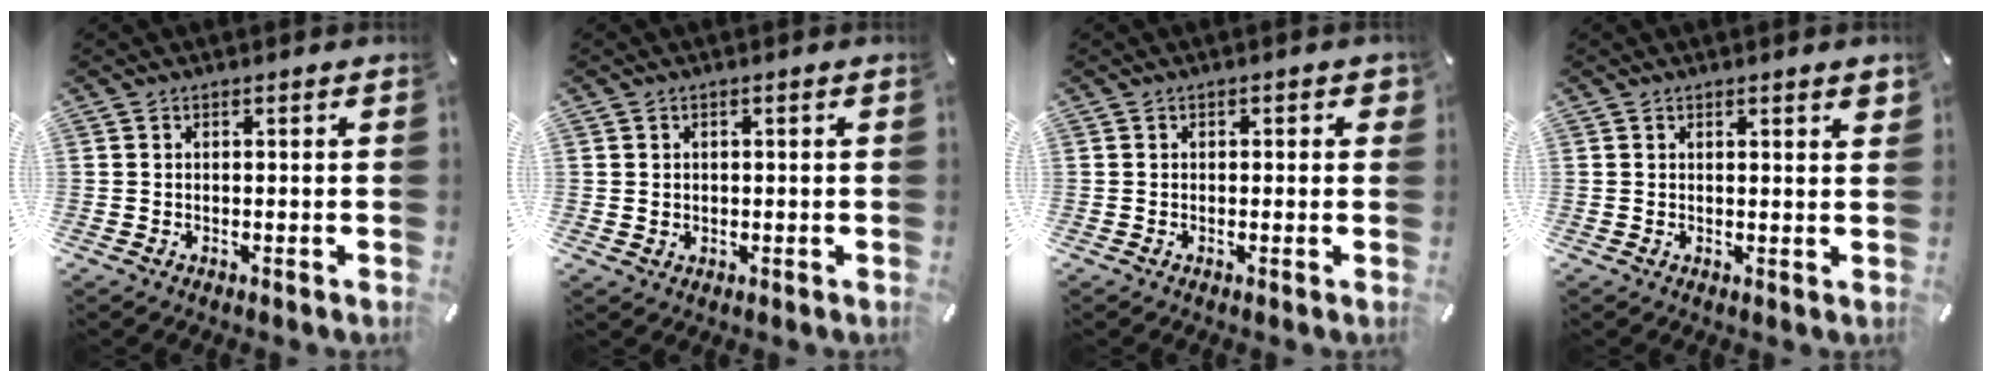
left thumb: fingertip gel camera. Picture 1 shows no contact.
{"total": 1.4, "force": [0.5, 1.3, 0.1], "torque": [-0.003, 0.004, 0.007]}
{"total": 1.0, "force": [-0.1, 0.8, 0.5], "torque": [-0.001, 0.003, -0.005]}
{"total": 1.3, "force": [1.1, 0.1, 0.8], "torque": [-0.007, -0.004, 0.018]}